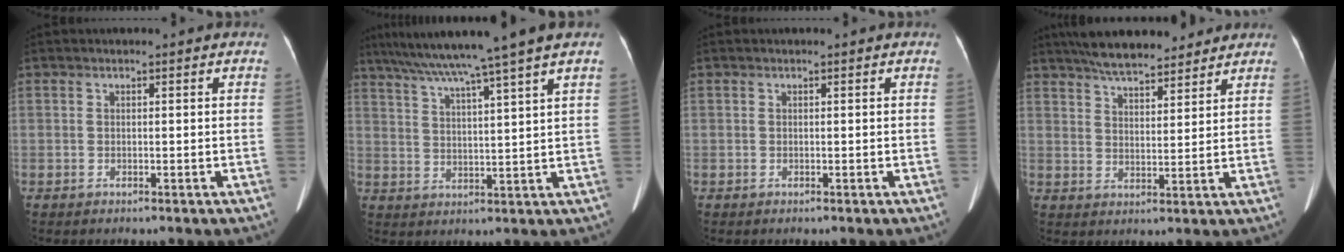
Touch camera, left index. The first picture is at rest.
{"total": 12.3, "force": [9.4, -2.8, 7.4], "torque": [-0.121, 0.002, 0.142]}
{"total": 0.0}
{"total": 10.6, "force": [9.1, 2.8, 4.7], "torque": [-0.075, 0.023, 0.141]}